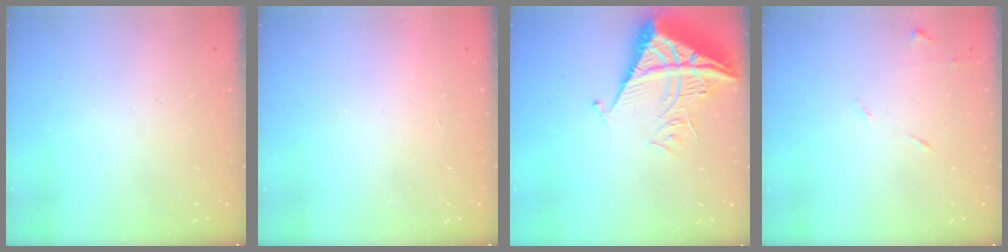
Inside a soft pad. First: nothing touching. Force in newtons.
{"total": 1.7, "press": 1.7, "slide": 0.1}
{"total": 8.5, "press": 8.5, "slide": 0.8}
{"total": 5.3, "press": 5.2, "slide": 0.7}